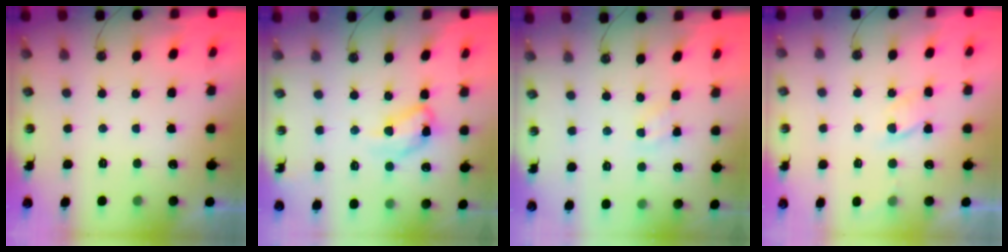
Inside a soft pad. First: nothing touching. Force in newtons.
{"total": 12.0, "press": 12.0, "slide": 0.9}
{"total": 2.6, "press": 2.6, "slide": 0.4}
{"total": 4.5, "press": 4.4, "slide": 0.8}